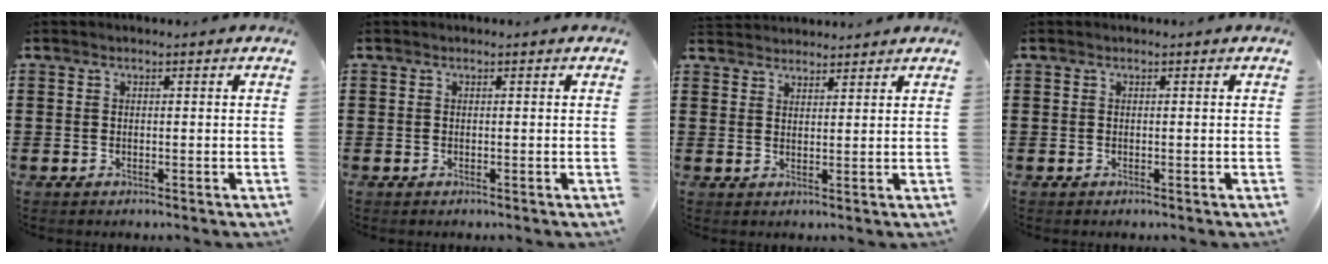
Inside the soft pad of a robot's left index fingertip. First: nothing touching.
{"total": 0.0}
{"total": 2.5, "force": [2.4, 0.4, -0.3], "torque": [-0.002, -0.004, 0.048]}
{"total": 0.0}